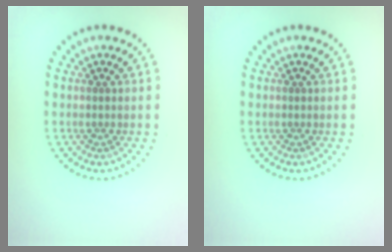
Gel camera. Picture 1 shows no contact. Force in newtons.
{"total": 0.0}